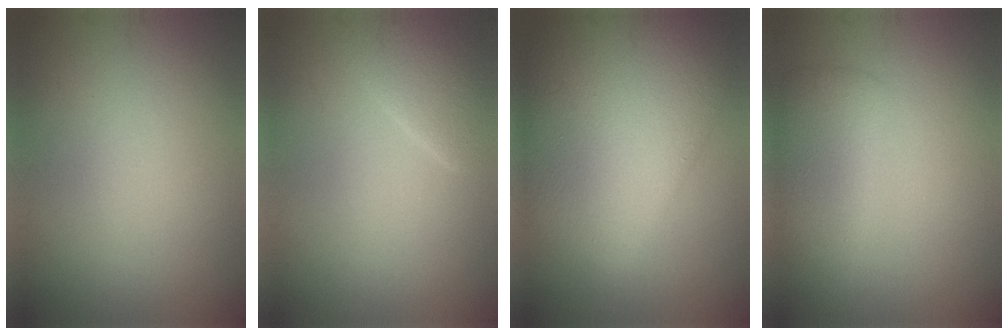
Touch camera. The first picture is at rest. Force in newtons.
{"total": 2.5, "press": 2.5, "slide": 0.1}
{"total": 11.3, "press": 11.3, "slide": 0.3}
{"total": 4.0, "press": 4.0, "slide": 0.1}